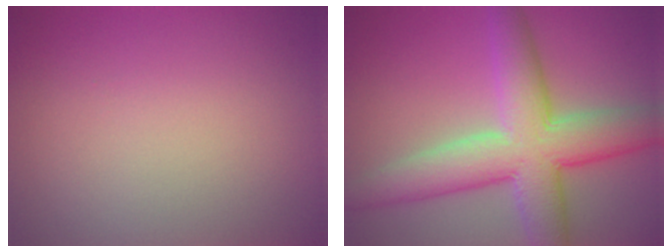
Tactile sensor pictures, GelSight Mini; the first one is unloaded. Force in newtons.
{"total": 9.0, "press": 9.0, "slide": 0.4}